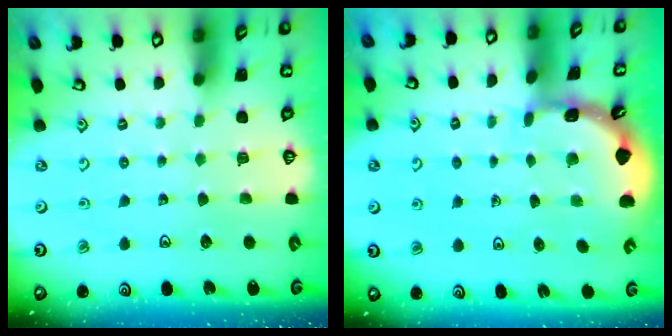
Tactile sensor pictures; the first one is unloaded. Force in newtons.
{"total": 1.8, "press": 1.8, "slide": 0.1}